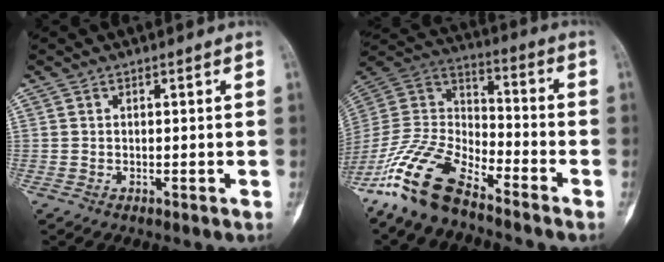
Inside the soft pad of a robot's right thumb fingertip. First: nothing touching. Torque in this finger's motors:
{"motor_torque": [0.31, 0.18, 1.45, -1.33, 0.18]}